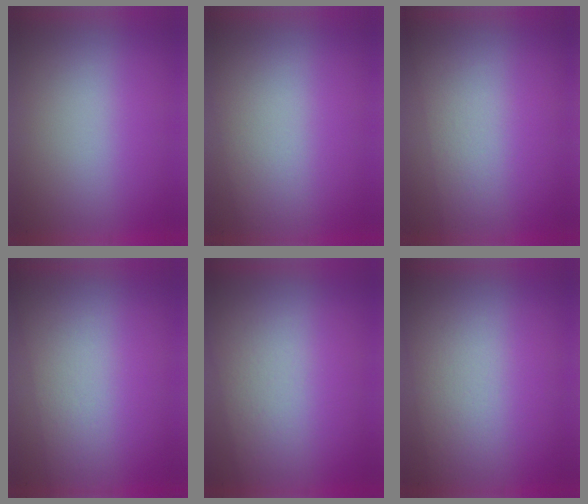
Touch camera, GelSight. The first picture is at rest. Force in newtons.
{"total": 1.0}
{"total": 2.8}
{"total": 2.7}
{"total": 3.1}
{"total": 2.8}